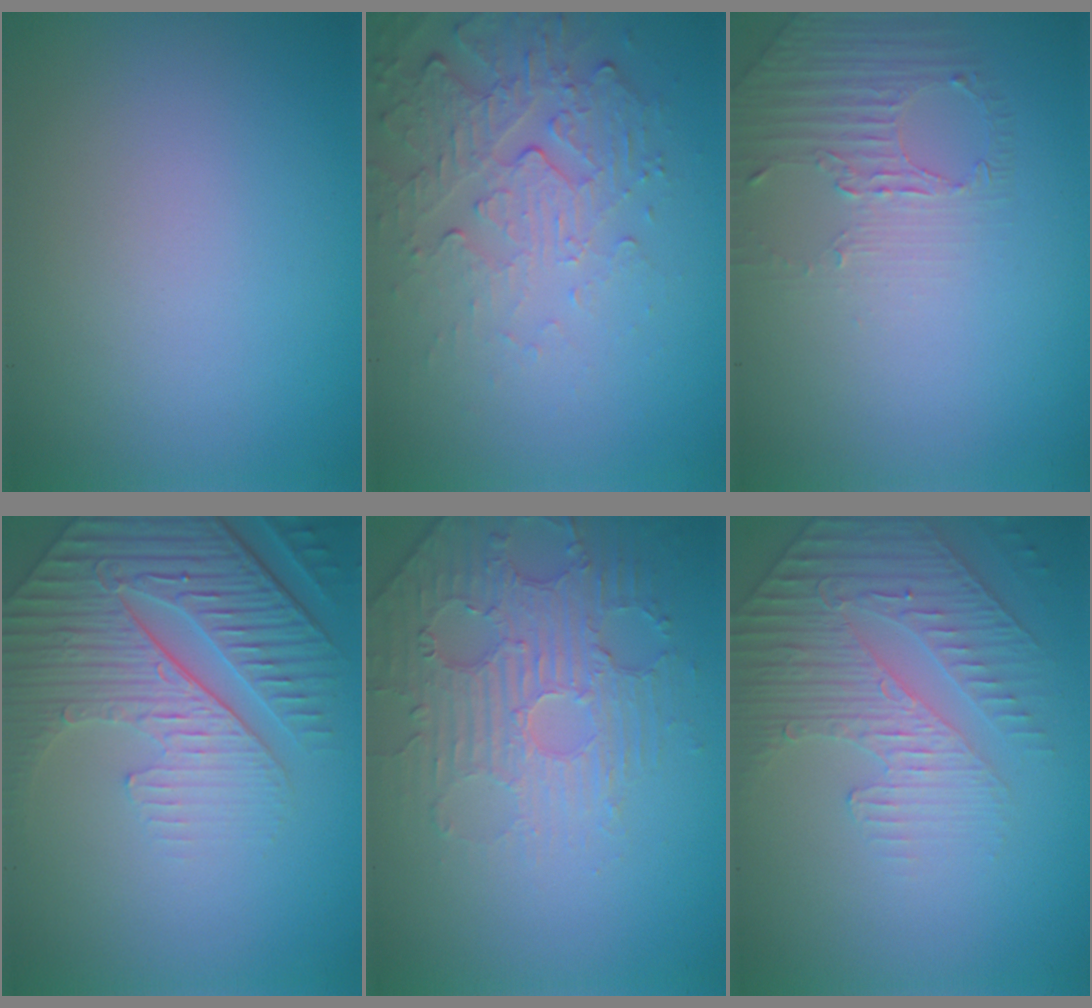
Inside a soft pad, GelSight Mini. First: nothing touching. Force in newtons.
{"total": 5.4, "press": 3.7, "slide": 4.0}
{"total": 1.6, "press": 1.0, "slide": 1.2}
{"total": 6.9, "press": 5.7, "slide": 3.9}
{"total": 4.6, "press": 3.6, "slide": 2.9}
{"total": 4.2, "press": 3.5, "slide": 2.4}